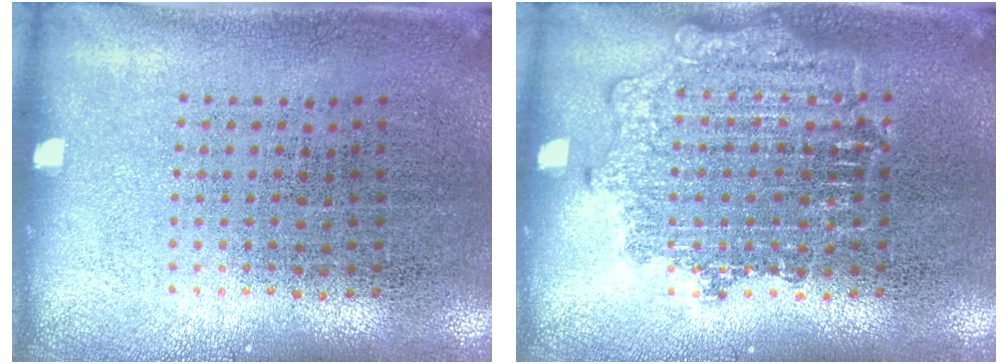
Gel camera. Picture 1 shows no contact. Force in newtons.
{"total": 2.4, "press": 2.4, "slide": 0.3}